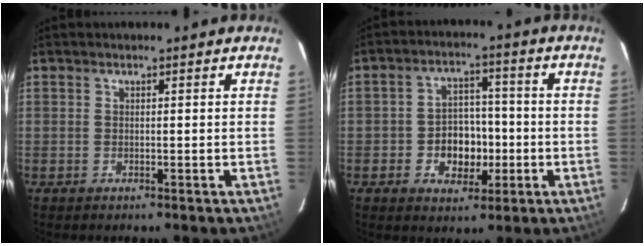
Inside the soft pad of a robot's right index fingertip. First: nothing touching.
{"total": 8.0, "force": [-2.4, 6.4, 4.2], "torque": [-0.091, 0.016, -0.027]}